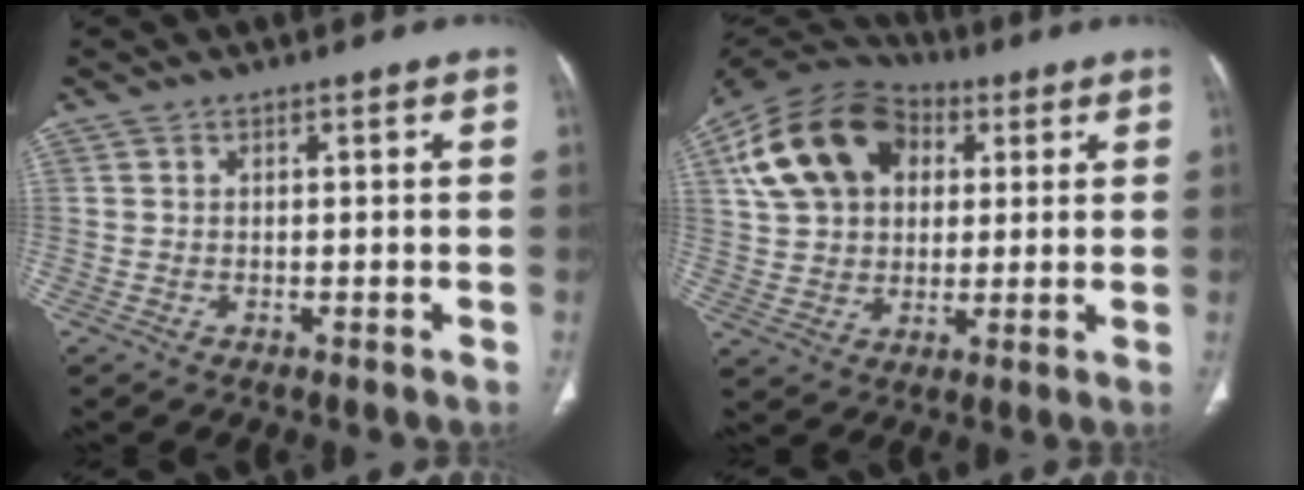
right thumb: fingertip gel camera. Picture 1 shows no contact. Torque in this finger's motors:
{"motor_torque": [-0.41, 3.09, 1.44, 0.52, 0.19]}